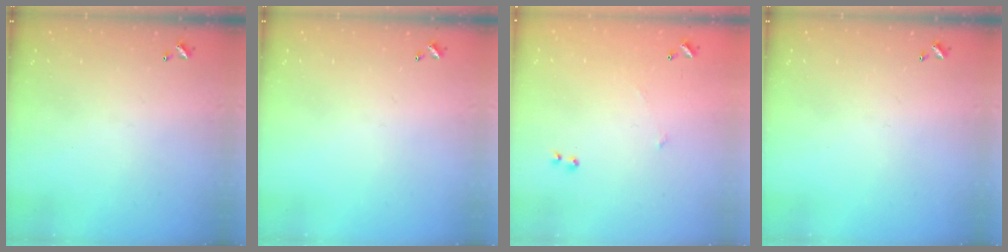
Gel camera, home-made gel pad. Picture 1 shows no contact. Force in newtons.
{"total": 0.0}
{"total": 6.1, "press": 6.1, "slide": 0.7}
{"total": 0.0}